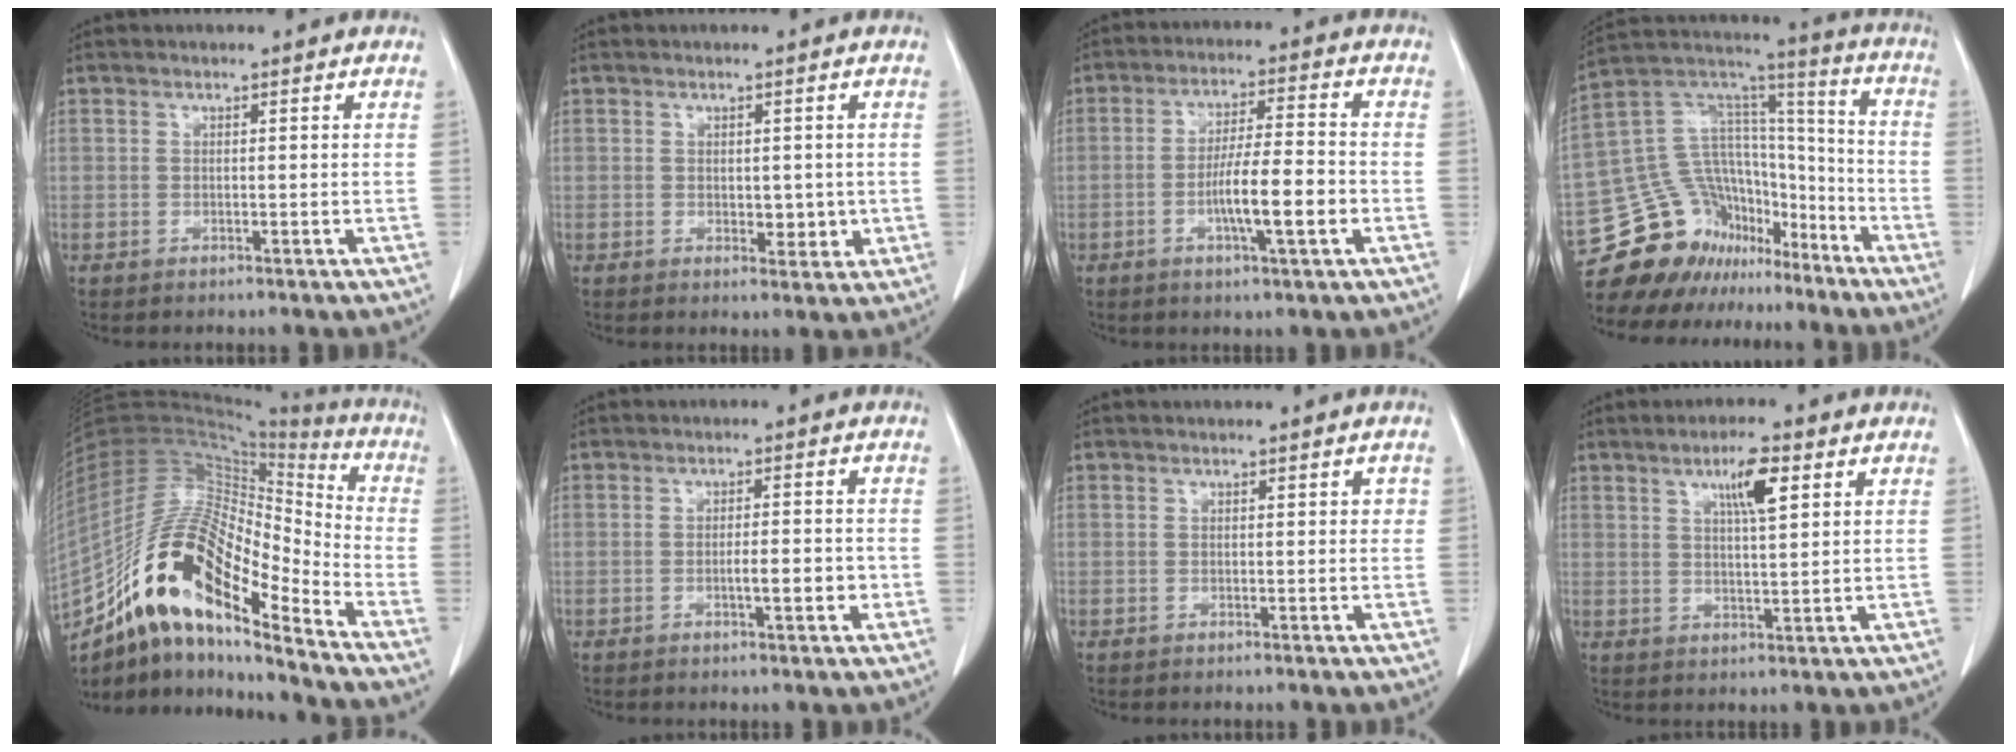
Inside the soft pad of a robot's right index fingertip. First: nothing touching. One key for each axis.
{"total": 3.1, "fx": 0.0, "fy": 1.9, "fz": 2.4, "tx": -0.022, "ty": -0.003, "tz": 0.012}
{"total": 8.7, "fx": -2.5, "fy": 0.7, "fz": 8.3, "tx": -0.141, "ty": 0.002, "tz": -0.041}
{"total": 19.1, "fx": -15.0, "fy": 10.7, "fz": 5.2, "tx": -0.104, "ty": 0.085, "tz": -0.250}
{"total": 21.4, "fx": -14.0, "fy": 5.5, "fz": 15.2, "tx": -0.313, "ty": 0.014, "tz": -0.250}
{"total": 3.4, "fx": -0.8, "fy": 0.7, "fz": 3.2, "tx": -0.049, "ty": 0.003, "tz": -0.005}
{"total": 1.0, "fx": 0.2, "fy": 0.7, "fz": 0.8, "tx": -0.007, "ty": 0.006, "tz": 0.004}
{"total": 5.8, "fx": 2.8, "fy": 0.8, "fz": 5.0, "tx": -0.088, "ty": 0.001, "tz": 0.046}